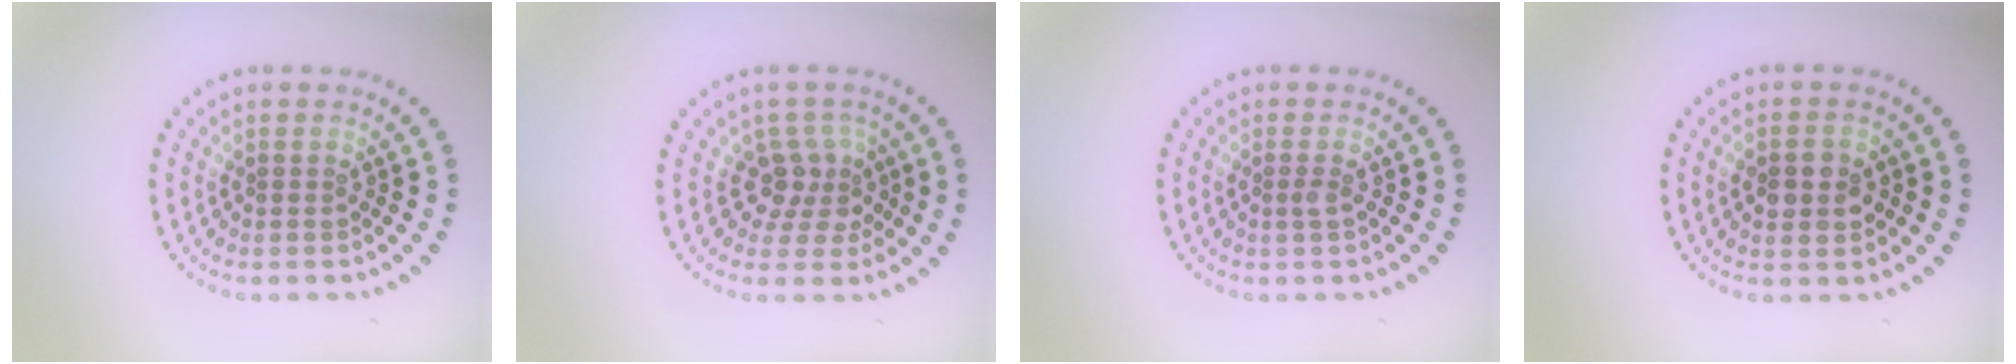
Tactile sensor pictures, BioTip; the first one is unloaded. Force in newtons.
{"total": 2.7, "press": 2.1, "slide": 1.7}
{"total": 0.7, "press": 0.5, "slide": 0.5}
{"total": 2.9, "press": 2.9, "slide": 0.2}